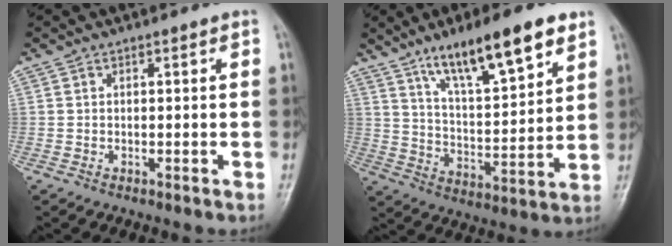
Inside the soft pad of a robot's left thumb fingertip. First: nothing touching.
{"total": 16.9, "force": [10.6, 4.5, 12.5], "torque": [-0.181, -0.045, 0.182]}